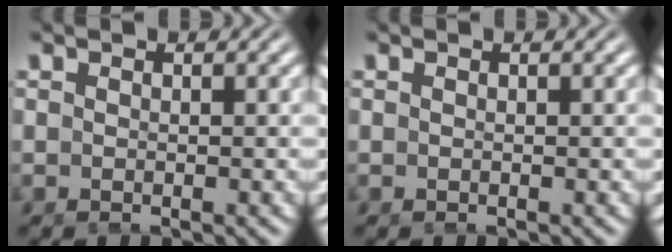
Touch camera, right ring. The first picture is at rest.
{"total": 0.0}